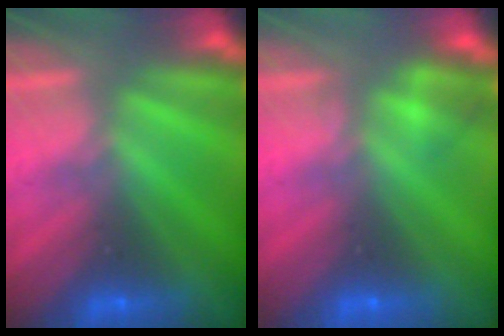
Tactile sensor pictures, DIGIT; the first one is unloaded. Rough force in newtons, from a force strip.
{"total": 2.3}